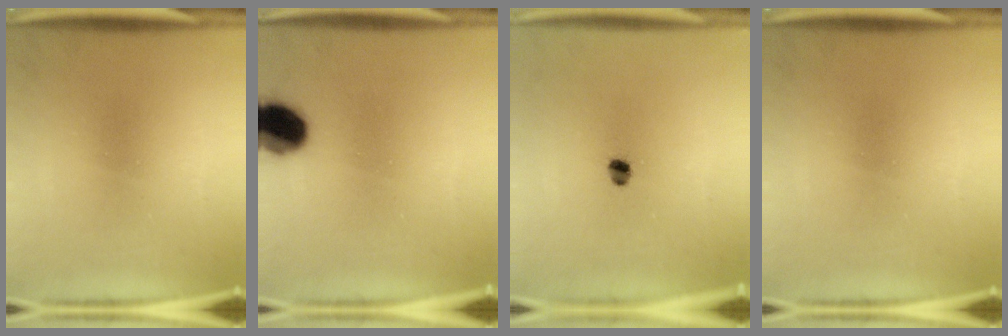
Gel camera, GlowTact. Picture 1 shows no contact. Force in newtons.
{"total": 11.3}
{"total": 2.3}
{"total": 0.0}